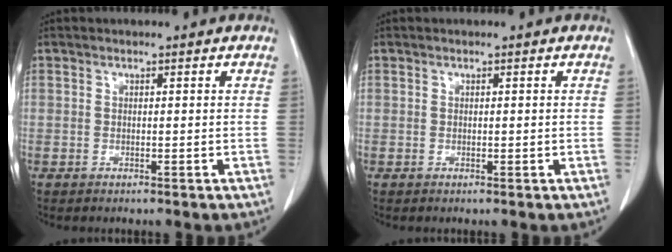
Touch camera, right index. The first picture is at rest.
{"total": 0.0}